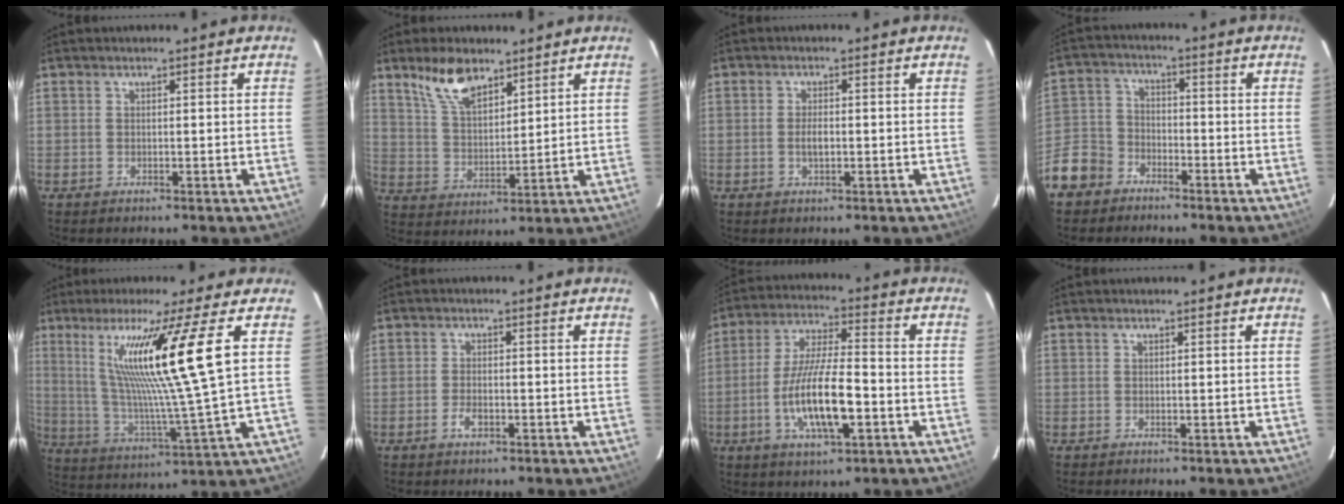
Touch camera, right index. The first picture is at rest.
{"total": 9.6, "force": [6.8, 4.1, 5.4], "torque": [-0.100, 0.010, 0.138]}
{"total": 2.2, "force": [-0.4, 1.0, 1.9], "torque": [-0.036, 0.002, -0.006]}
{"total": 11.2, "force": [-6.9, 8.2, 3.4], "torque": [-0.104, 0.022, -0.129]}
{"total": 17.1, "force": [6.3, -2.3, 15.8], "torque": [-0.268, -0.011, 0.126]}
{"total": 2.7, "force": [-1.3, 1.3, 1.9], "torque": [-0.040, 0.001, -0.024]}
{"total": 13.5, "force": [-4.1, 3.4, 12.4], "torque": [-0.247, -0.006, -0.071]}
{"total": 0.0}